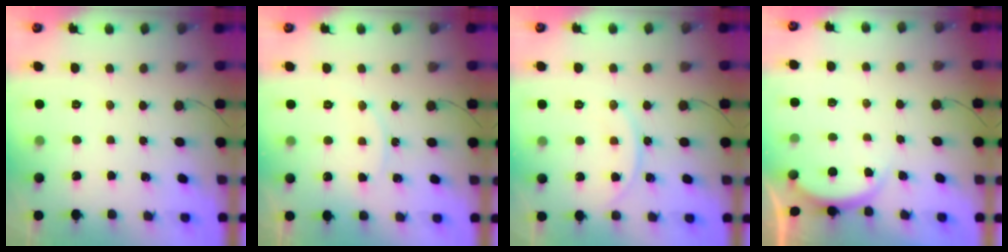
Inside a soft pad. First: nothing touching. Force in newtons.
{"total": 5.4, "press": 5.4, "slide": 0.4}
{"total": 10.2, "press": 10.2, "slide": 0.1}
{"total": 3.0, "press": 2.9, "slide": 0.5}